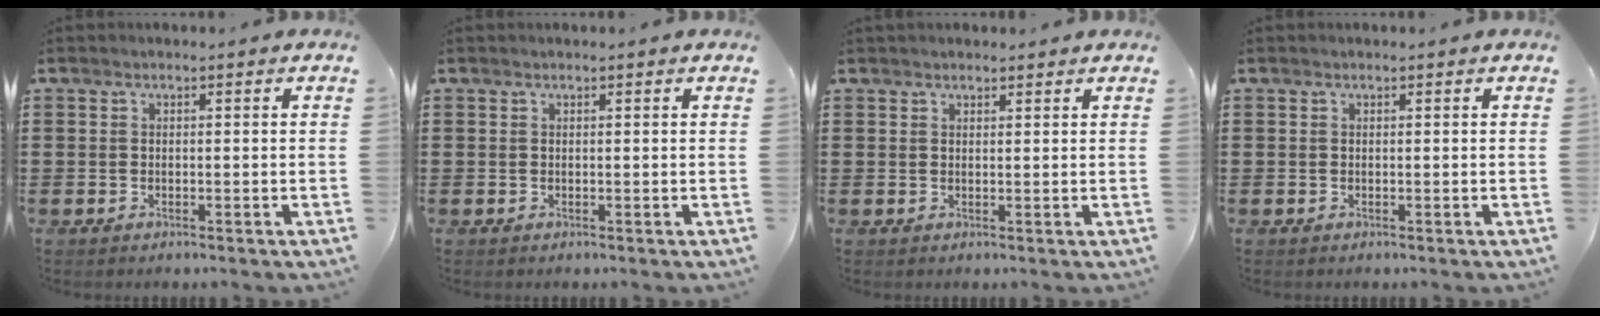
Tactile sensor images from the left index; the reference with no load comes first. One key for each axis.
{"total": 0.0}
{"total": 1.2, "fx": 1.2, "fy": 0.3, "fz": 0.2, "tx": -0.005, "ty": 0.002, "tz": 0.022}
{"total": 0.0}